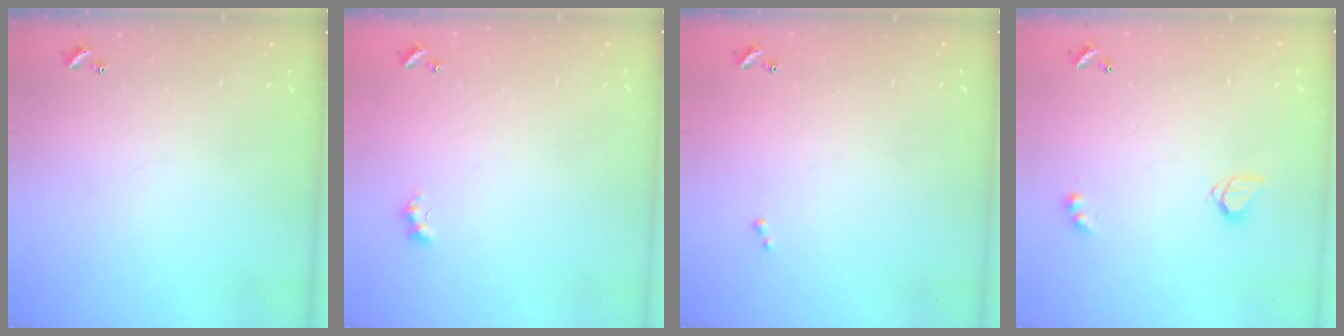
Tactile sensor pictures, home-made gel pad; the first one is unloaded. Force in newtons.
{"total": 2.7, "press": 2.6, "slide": 0.6}
{"total": 0.0}
{"total": 3.3, "press": 3.3, "slide": 0.2}